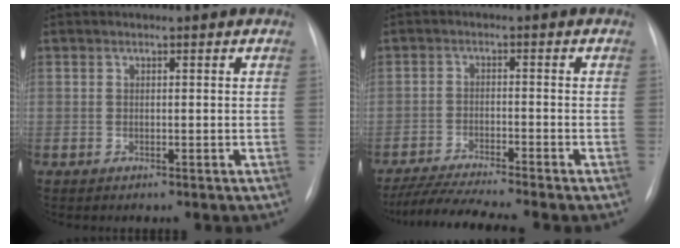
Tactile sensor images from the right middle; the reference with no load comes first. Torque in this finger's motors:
{"motor_torque": [0.10, -0.12, 0.08, 0.06]}